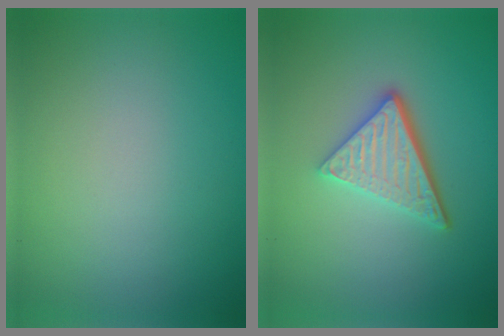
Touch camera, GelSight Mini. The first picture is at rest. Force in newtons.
{"total": 4.8, "press": 3.4, "slide": 3.4}